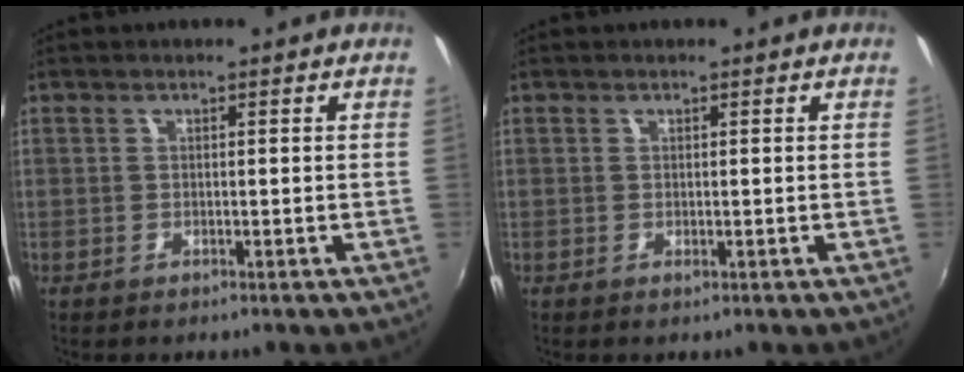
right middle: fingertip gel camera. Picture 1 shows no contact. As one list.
[{"total": 0.0}]